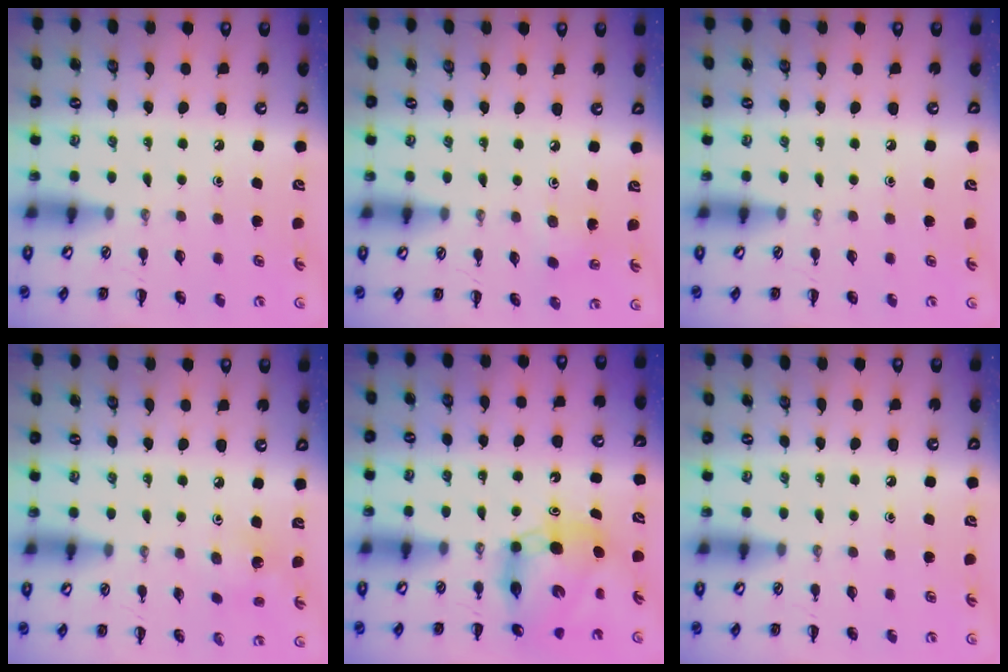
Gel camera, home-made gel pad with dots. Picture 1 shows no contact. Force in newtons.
{"total": 2.0, "press": 1.9, "slide": 0.6}
{"total": 0.0}
{"total": 1.8, "press": 1.7, "slide": 0.5}
{"total": 9.0, "press": 8.6, "slide": 2.5}
{"total": 0.0}